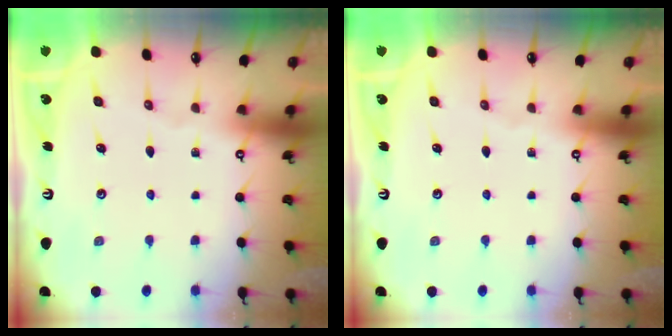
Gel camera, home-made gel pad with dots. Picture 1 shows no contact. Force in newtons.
{"total": 0.0}